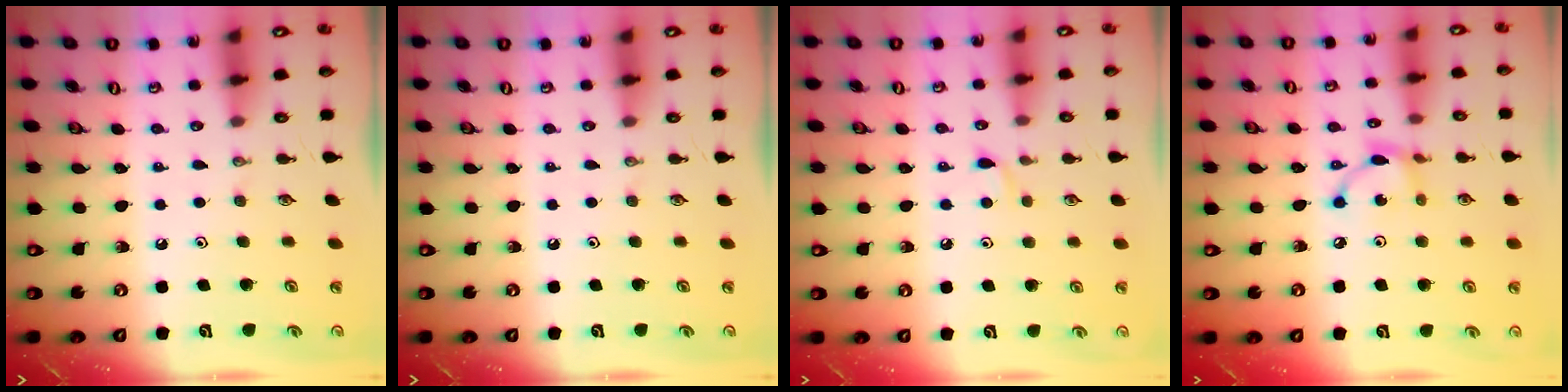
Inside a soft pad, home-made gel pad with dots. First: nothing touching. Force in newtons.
{"total": 0.0}
{"total": 4.4, "press": 4.3, "slide": 0.5}
{"total": 6.0, "press": 6.0, "slide": 0.1}